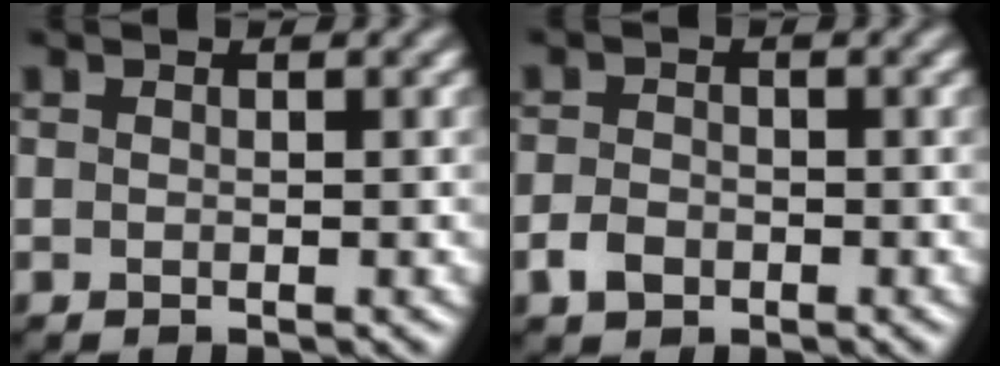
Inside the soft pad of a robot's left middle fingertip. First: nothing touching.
{"total": 2.0, "force": [-1.5, 1.2, 0.7], "torque": [-0.012, 0.000, -0.031]}